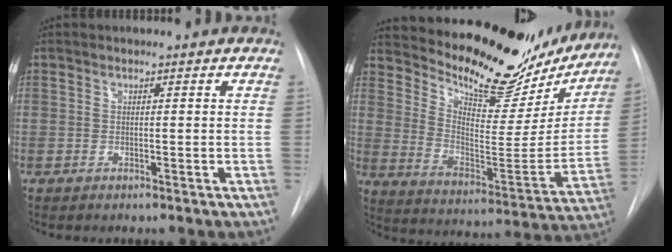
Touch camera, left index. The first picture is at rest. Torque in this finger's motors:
{"motor_torque": [1.04, -1.10, 0.44, 0.05]}